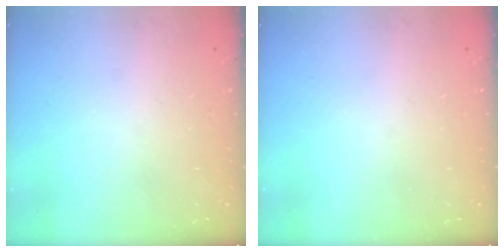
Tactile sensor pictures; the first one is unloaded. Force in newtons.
{"total": 0.0}